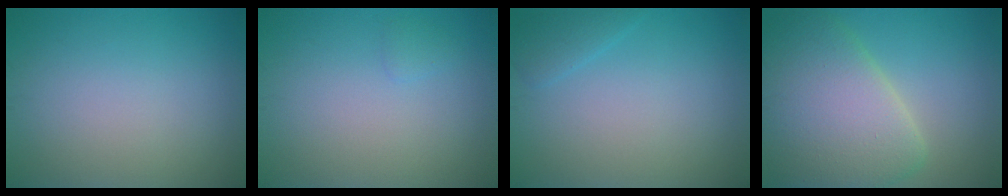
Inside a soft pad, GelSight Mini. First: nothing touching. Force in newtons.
{"total": 0.6, "press": 0.6, "slide": 0.1}
{"total": 1.3, "press": 1.3, "slide": 0.1}
{"total": 8.7, "press": 8.6, "slide": 0.7}